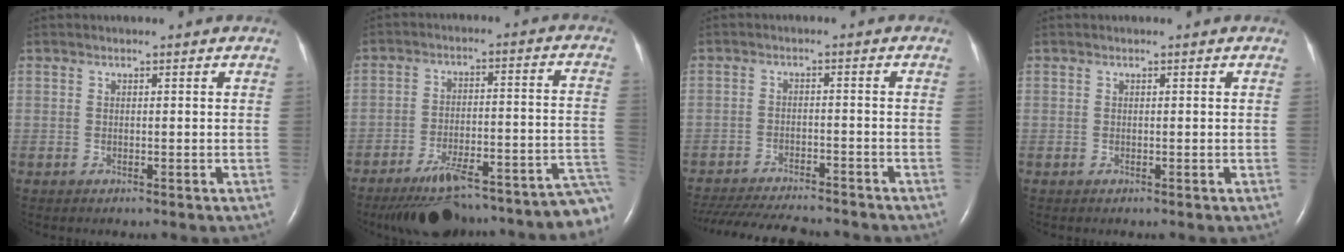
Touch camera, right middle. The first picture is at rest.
{"total": 23.2, "force": [-20.3, 2.8, 10.8], "torque": [-0.067, 0.021, -0.276]}
{"total": 16.5, "force": [-14.8, 3.0, 6.7], "torque": [-0.152, -0.028, -0.214]}
{"total": 0.0}